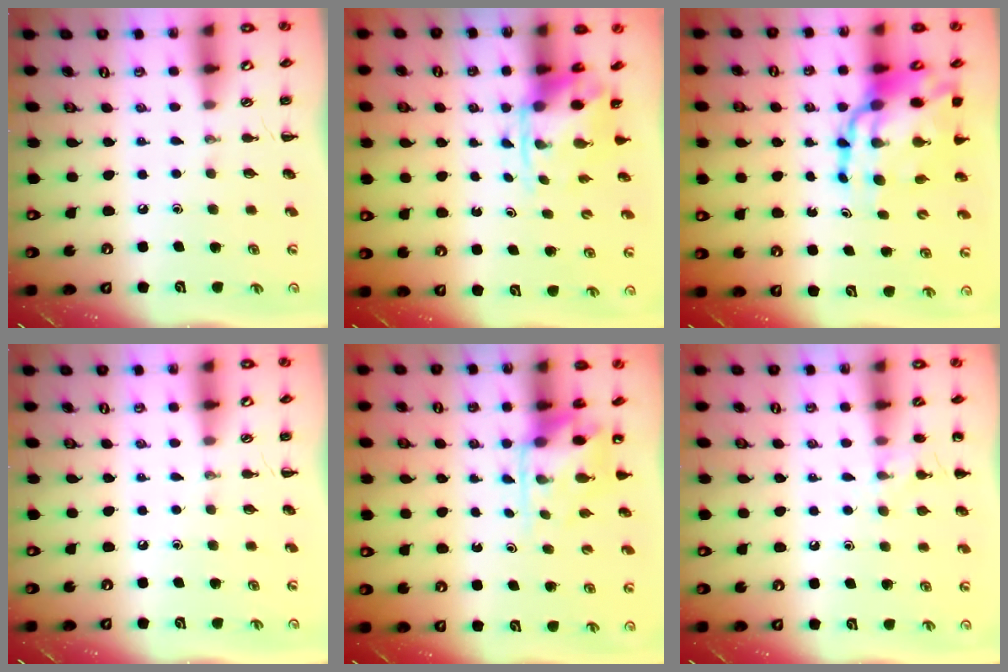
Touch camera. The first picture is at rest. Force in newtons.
{"total": 3.9, "press": 3.7, "slide": 1.1}
{"total": 17.4, "press": 16.8, "slide": 4.4}
{"total": 0.0}
{"total": 5.0, "press": 4.9, "slide": 1.0}
{"total": 8.0, "press": 7.7, "slide": 2.1}